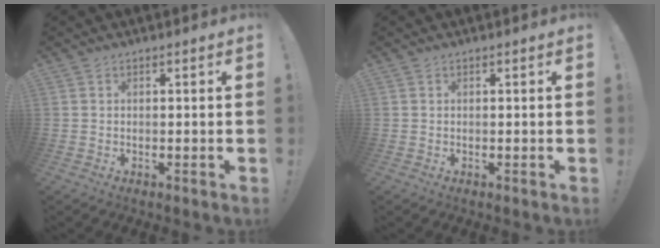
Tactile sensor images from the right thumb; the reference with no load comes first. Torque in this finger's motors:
{"motor_torque": [0.03, 0.03, 0.01, -0.04, 0.00]}